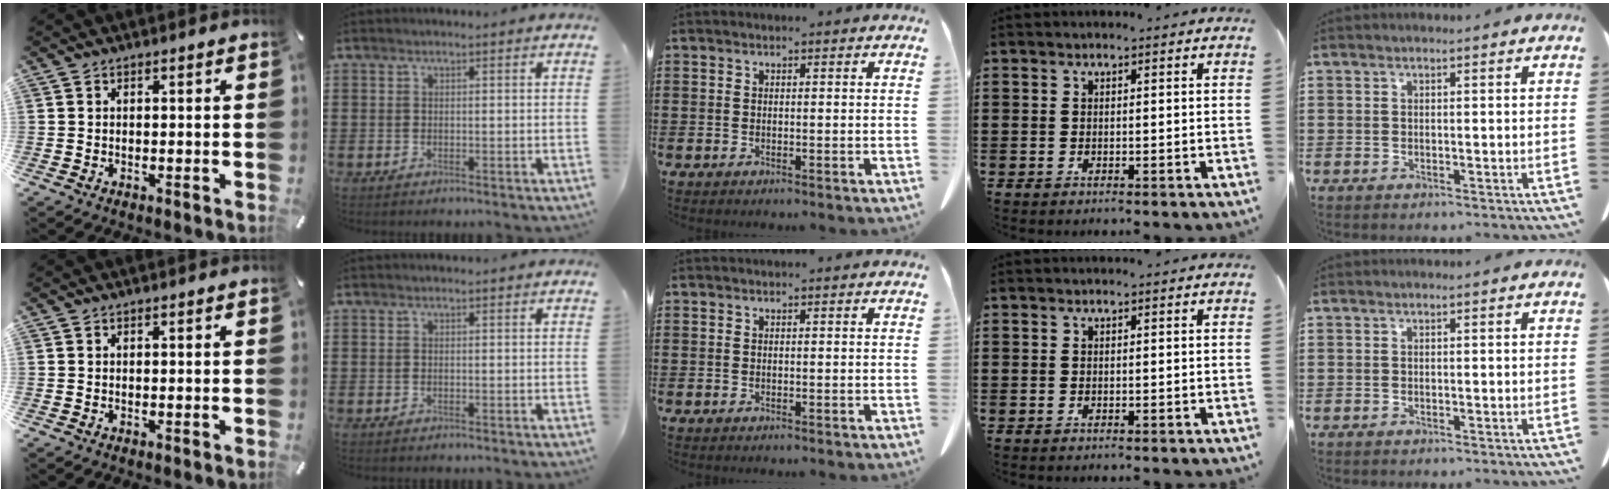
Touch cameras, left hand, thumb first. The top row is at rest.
{}